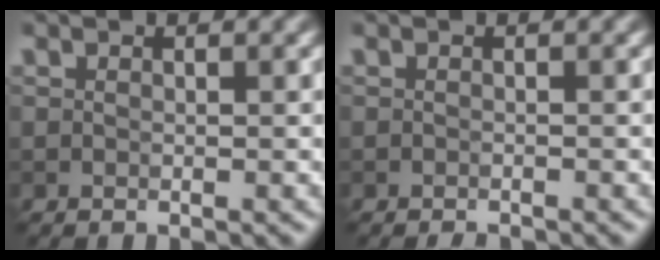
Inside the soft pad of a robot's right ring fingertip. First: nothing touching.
{"total": 0.9, "force": [-0.8, 0.1, 0.2], "torque": [-0.001, -0.001, -0.014]}